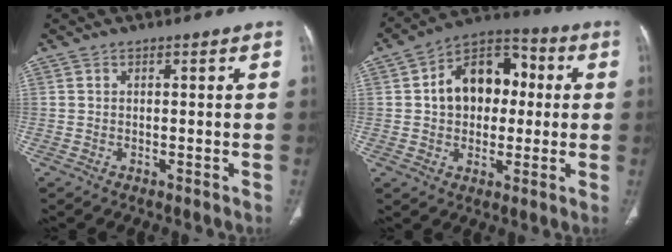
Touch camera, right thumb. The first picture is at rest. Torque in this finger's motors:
{"motor_torque": [0.10, 0.28, 0.22, -0.12, 0.14]}